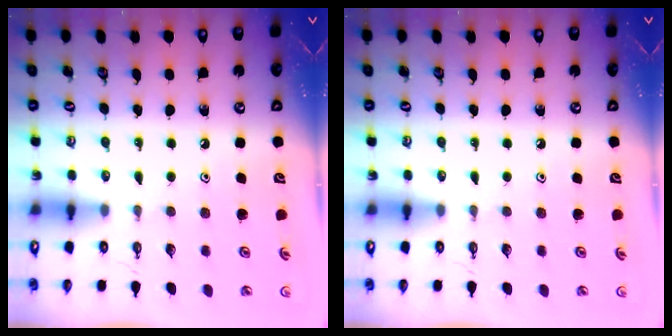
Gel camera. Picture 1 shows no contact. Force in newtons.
{"total": 0.0}